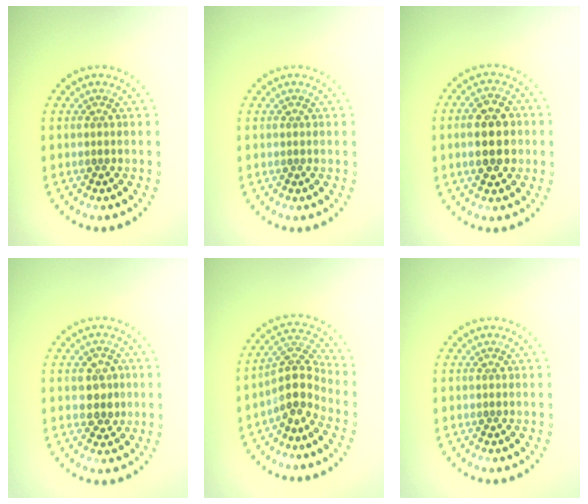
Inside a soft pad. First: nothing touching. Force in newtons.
{"total": 0.0}
{"total": 5.1, "press": 5.1, "slide": 0.3}
{"total": 2.6, "press": 2.5, "slide": 0.4}
{"total": 3.8, "press": 2.8, "slide": 2.6}
{"total": 0.0}